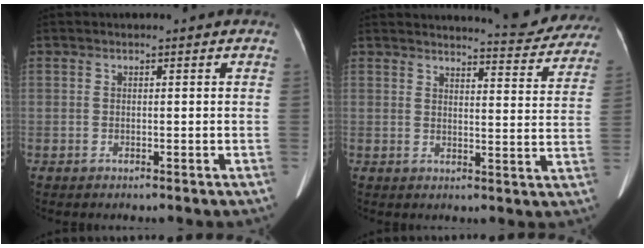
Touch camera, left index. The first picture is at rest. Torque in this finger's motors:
{"motor_torque": [0.54, -1.60, 0.15, 0.08]}